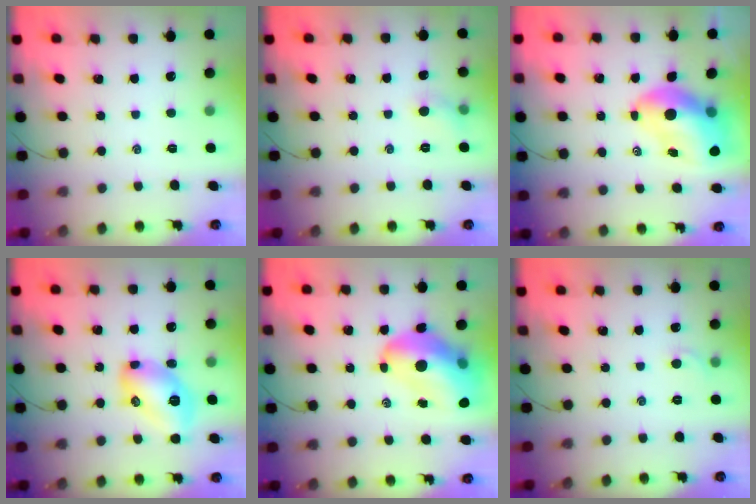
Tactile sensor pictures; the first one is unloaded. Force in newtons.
{"total": 4.1, "press": 3.8, "slide": 1.5}
{"total": 10.5, "press": 10.1, "slide": 3.0}
{"total": 12.1, "press": 12.1, "slide": 0.8}
{"total": 17.1, "press": 16.4, "slide": 4.8}
{"total": 3.1, "press": 2.9, "slide": 1.0}